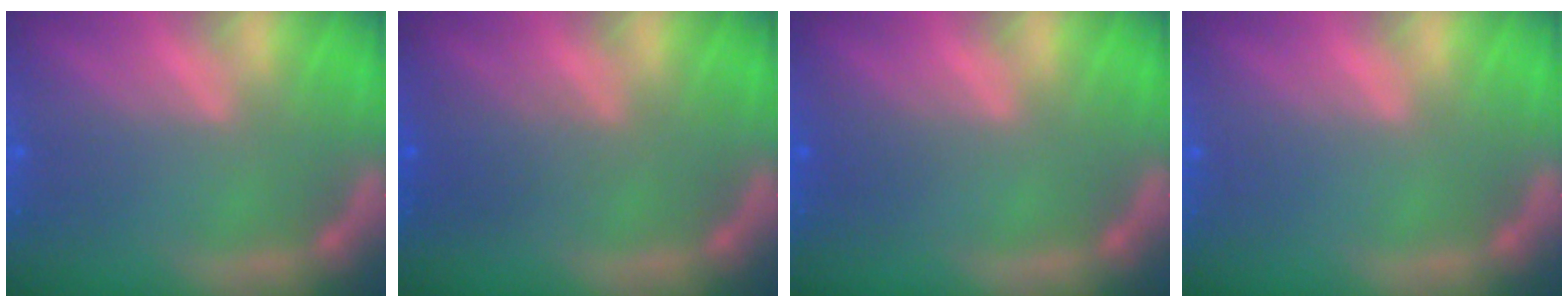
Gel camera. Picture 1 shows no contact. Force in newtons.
{"total": 2.5}
{"total": 0.9}
{"total": 0.0}